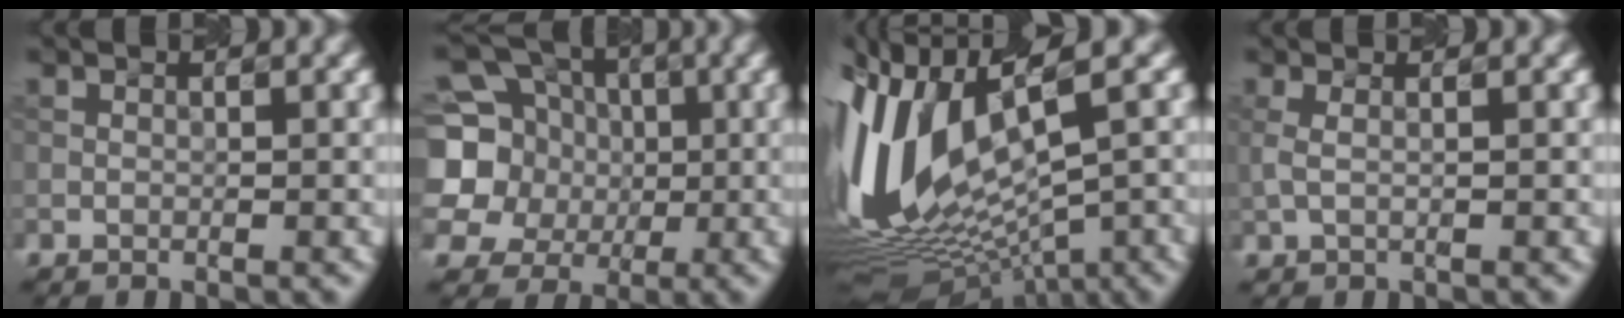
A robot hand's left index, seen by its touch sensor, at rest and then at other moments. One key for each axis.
{"total": 10.7, "fx": 1.1, "fy": 9.6, "fz": 4.7, "tx": -0.125, "ty": 0.025, "tz": -0.002}
{"total": 13.5, "fx": -0.2, "fy": 6.5, "fz": 11.9, "tx": -0.259, "ty": -0.004, "tz": 0.030}
{"total": 1.0, "fx": 0.1, "fy": 0.4, "fz": 0.9, "tx": -0.019, "ty": -0.003, "tz": 0.007}